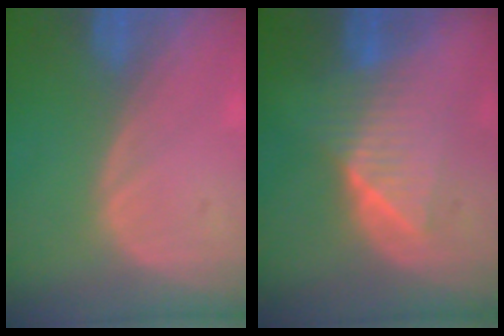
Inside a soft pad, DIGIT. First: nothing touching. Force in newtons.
{"total": 6.4, "press": 6.3, "slide": 1.2}